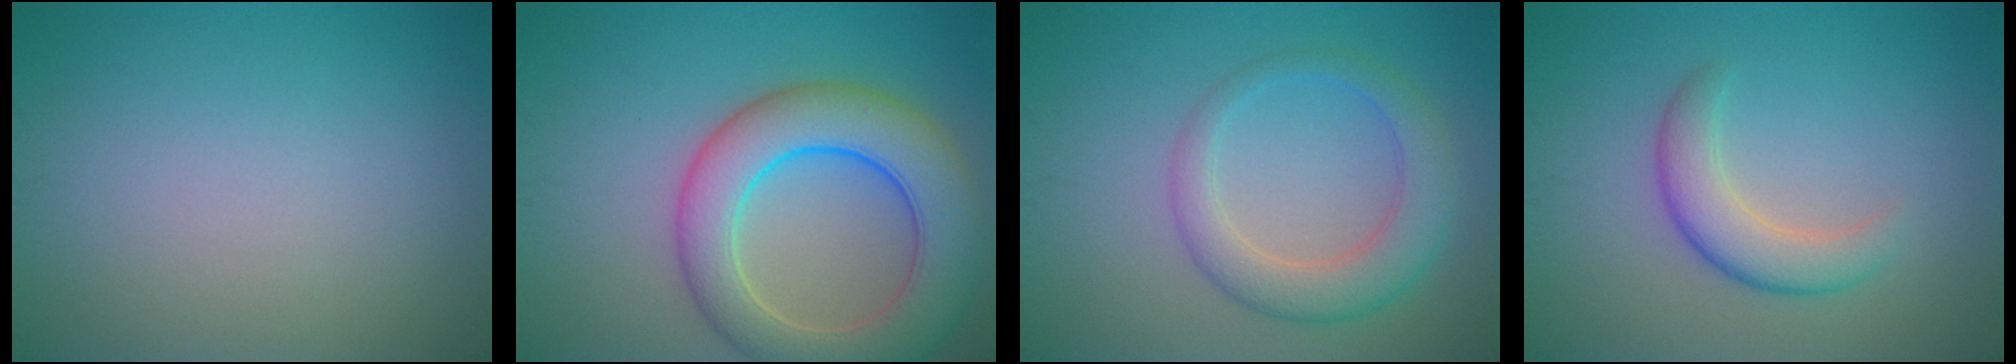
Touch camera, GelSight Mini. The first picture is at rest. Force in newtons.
{"total": 9.0, "press": 9.0, "slide": 0.2}
{"total": 4.3, "press": 4.3, "slide": 0.3}
{"total": 3.6, "press": 3.6, "slide": 0.2}